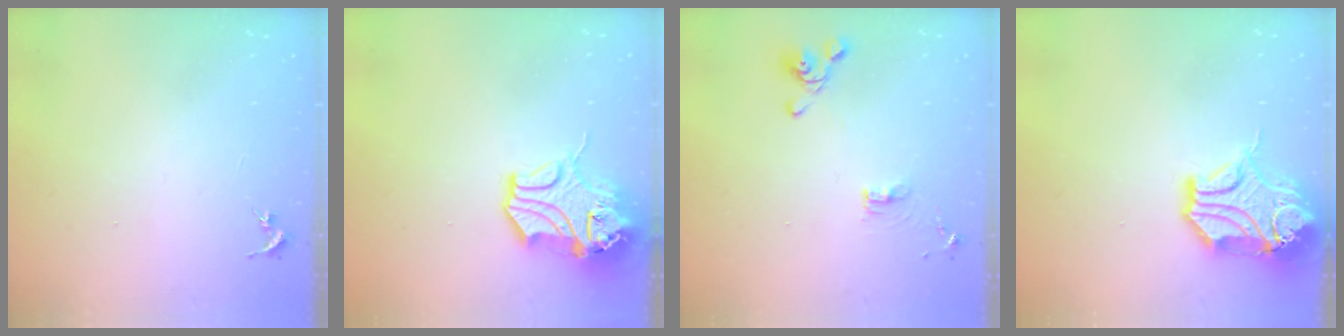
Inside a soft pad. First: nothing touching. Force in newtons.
{"total": 13.5, "press": 13.4, "slide": 1.8}
{"total": 9.9, "press": 9.7, "slide": 1.9}
{"total": 16.2, "press": 16.0, "slide": 2.3}